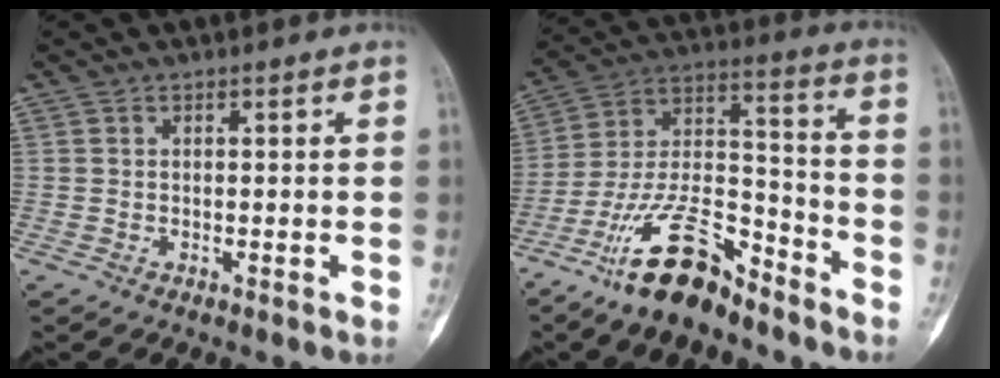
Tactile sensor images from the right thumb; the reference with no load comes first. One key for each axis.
{"total": 16.6, "fx": -11.9, "fy": 5.9, "fz": 10.0, "tx": -0.174, "ty": 0.087, "tz": -0.221}